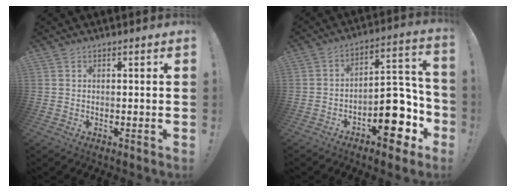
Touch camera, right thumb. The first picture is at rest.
{"total": 15.7, "force": [-6.9, 8.0, 11.6], "torque": [-0.120, 0.051, -0.103]}